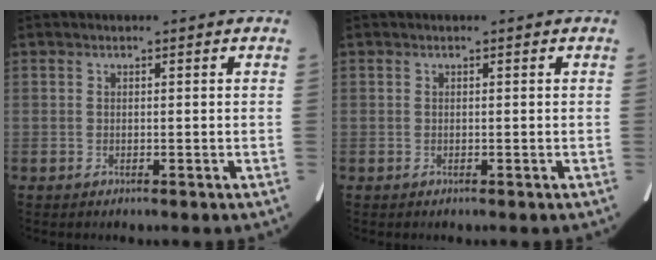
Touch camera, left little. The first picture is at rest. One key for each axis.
{"total": 0.0}